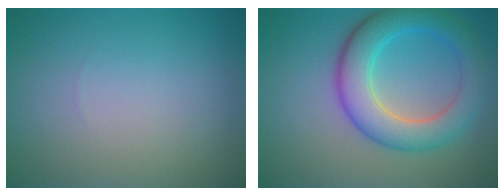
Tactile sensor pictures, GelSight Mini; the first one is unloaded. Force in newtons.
{"total": 6.6, "press": 6.6, "slide": 0.1}